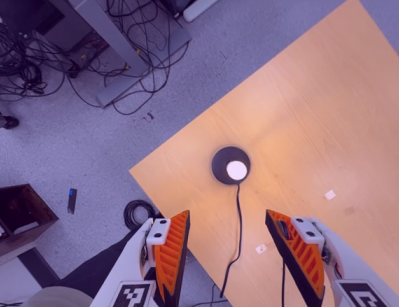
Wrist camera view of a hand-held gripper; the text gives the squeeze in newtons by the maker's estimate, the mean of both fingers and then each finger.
{"total": 0.0}